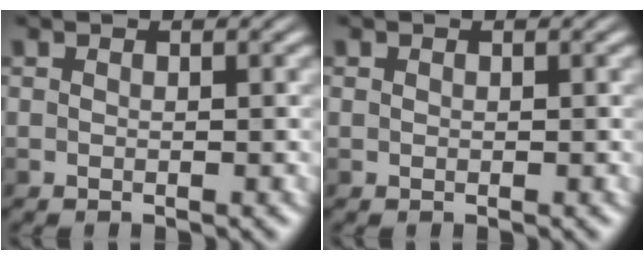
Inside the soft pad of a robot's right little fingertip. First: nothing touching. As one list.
[{"total": 0.0}]